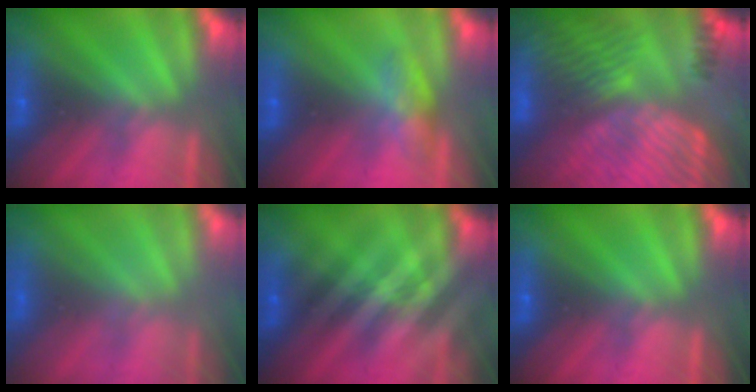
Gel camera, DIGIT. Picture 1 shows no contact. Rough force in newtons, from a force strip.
{"total": 2.6}
{"total": 9.0}
{"total": 7.4}
{"total": 2.4}
{"total": 0.0}